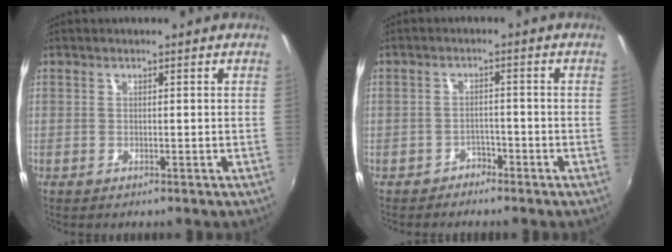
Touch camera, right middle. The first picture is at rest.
{"total": 2.5, "force": [-2.0, 1.5, -0.2], "torque": [0.001, 0.012, -0.031]}